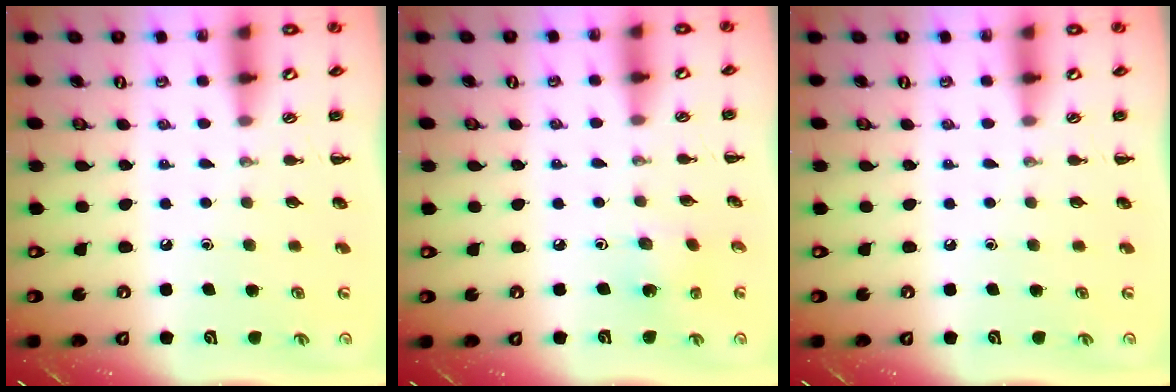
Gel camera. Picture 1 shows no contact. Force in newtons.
{"total": 1.5, "press": 1.3, "slide": 0.6}
{"total": 0.0}